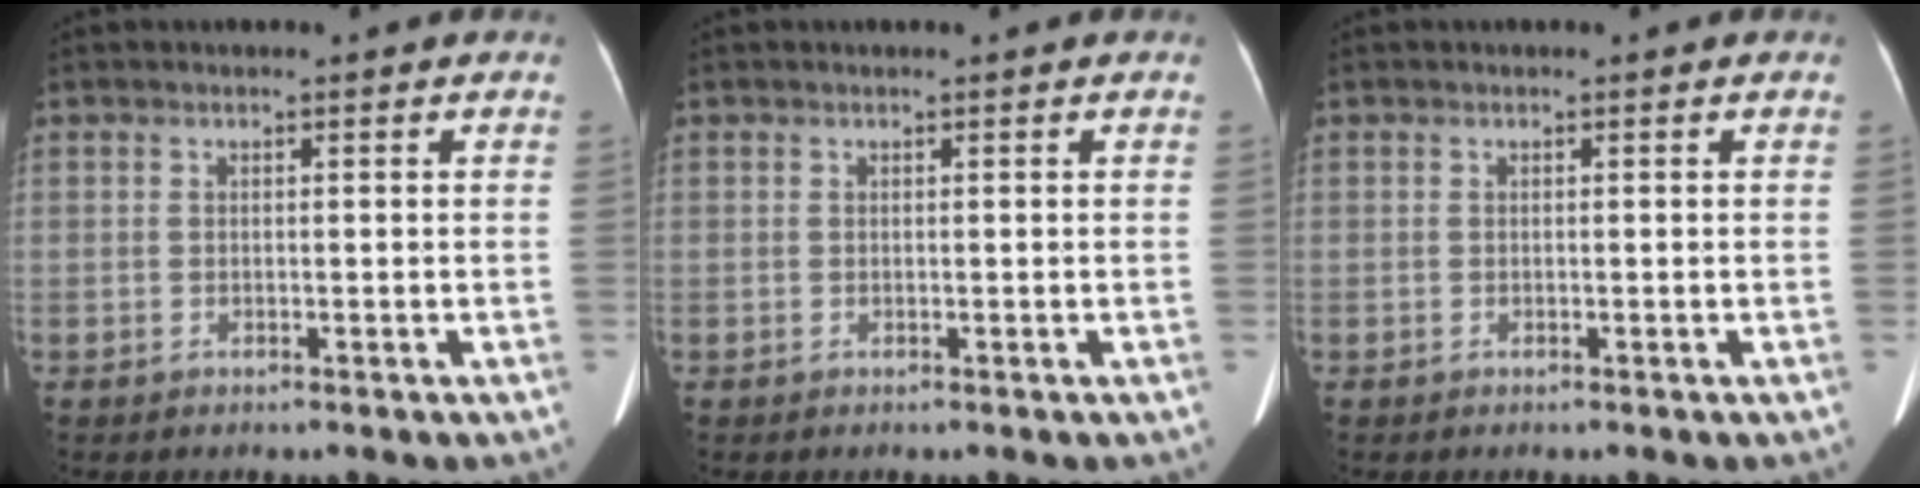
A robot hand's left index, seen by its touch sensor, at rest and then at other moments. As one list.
[{"total": 0.0}, {"total": 0.0}]